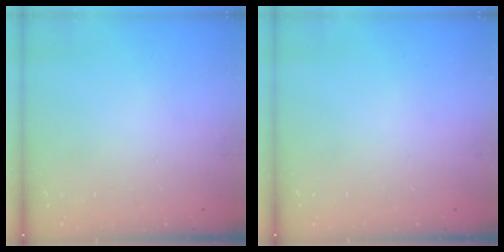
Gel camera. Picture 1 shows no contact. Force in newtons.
{"total": 0.0}